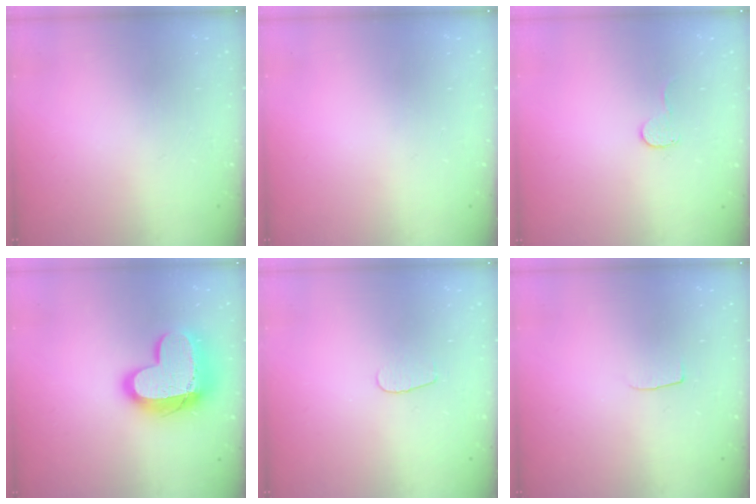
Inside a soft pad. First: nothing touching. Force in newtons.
{"total": 0.0}
{"total": 4.6, "press": 4.6, "slide": 0.4}
{"total": 17.4, "press": 17.3, "slide": 1.5}
{"total": 3.1, "press": 3.1, "slide": 0.3}
{"total": 3.7, "press": 3.7, "slide": 0.3}